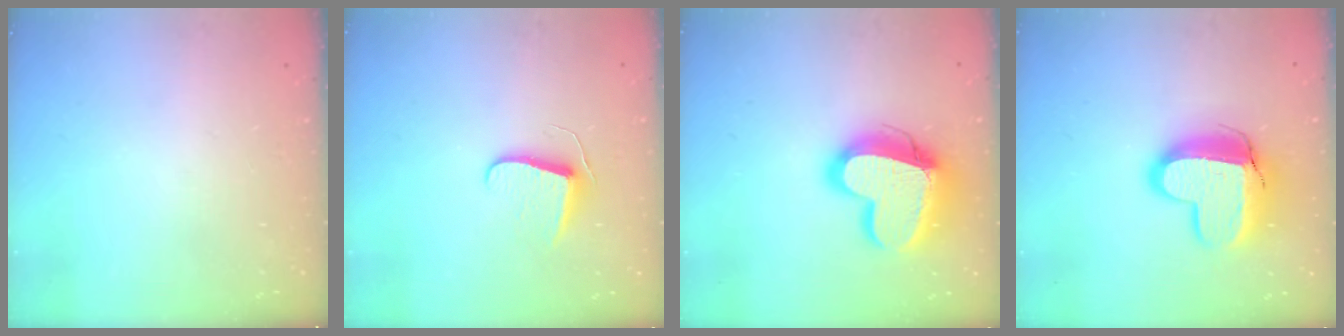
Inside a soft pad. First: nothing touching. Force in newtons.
{"total": 7.5, "press": 7.4, "slide": 0.6}
{"total": 19.4, "press": 19.3, "slide": 1.7}
{"total": 14.1, "press": 14.1, "slide": 1.1}